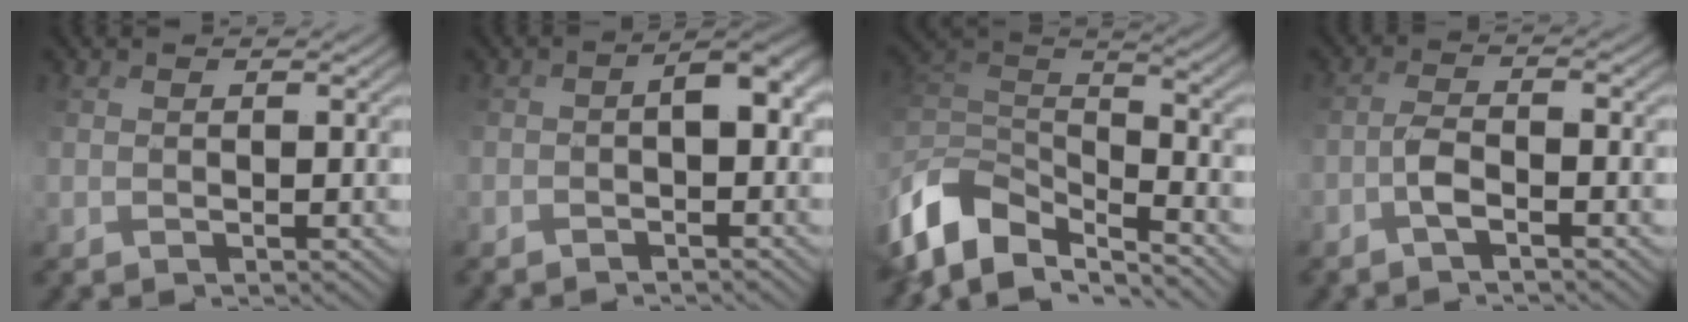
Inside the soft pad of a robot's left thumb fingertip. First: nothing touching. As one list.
[{"total": 4.7, "force": [-1.3, 2.2, 4.0], "torque": [-0.062, -0.001, -0.023]}, {"total": 8.8, "force": [-3.8, 5.2, 6.1], "torque": [-0.148, -0.002, -0.069]}, {"total": 2.1, "force": [-1.3, -0.4, 1.6], "torque": [-0.031, 0.010, -0.033]}]